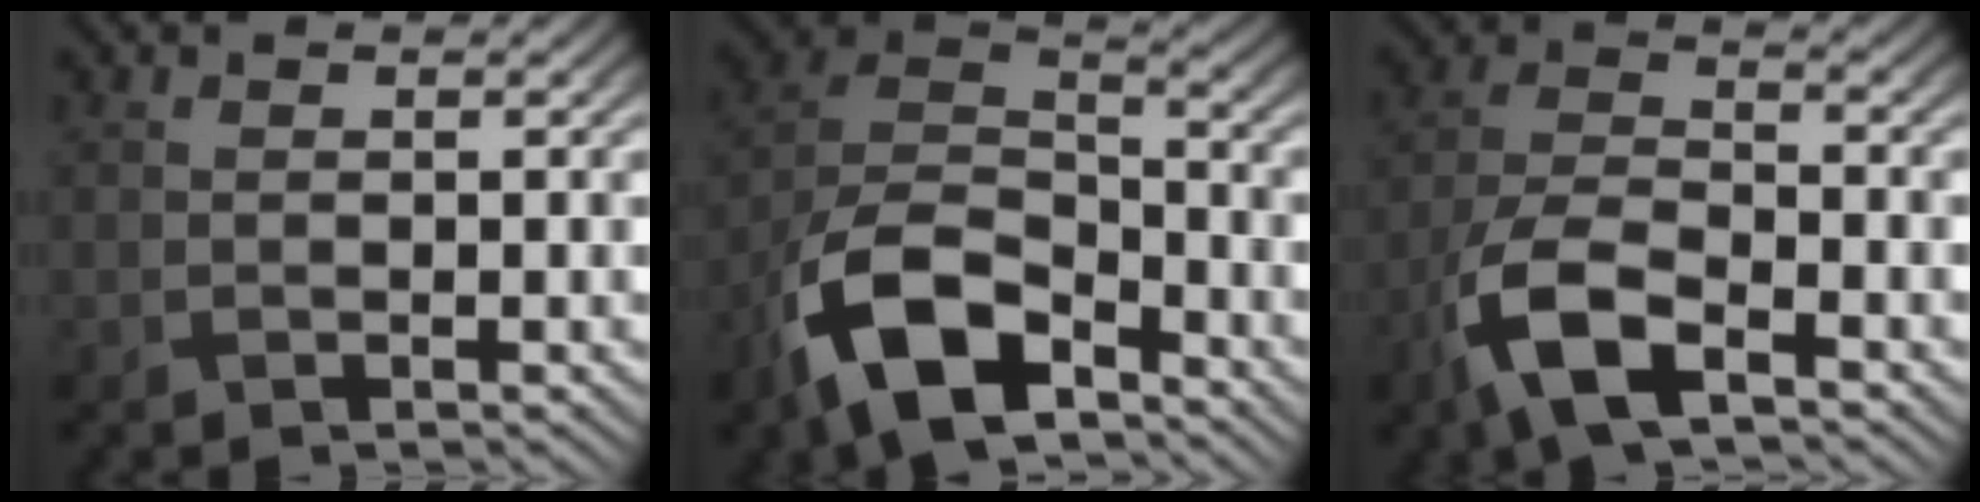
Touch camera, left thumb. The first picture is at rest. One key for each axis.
{"total": 13.2, "fx": -8.1, "fy": 6.4, "fz": 8.1, "tx": -0.178, "ty": -0.012, "tz": -0.166}
{"total": 8.8, "fx": -5.0, "fy": 3.5, "fz": 6.3, "tx": -0.140, "ty": -0.003, "tz": -0.112}